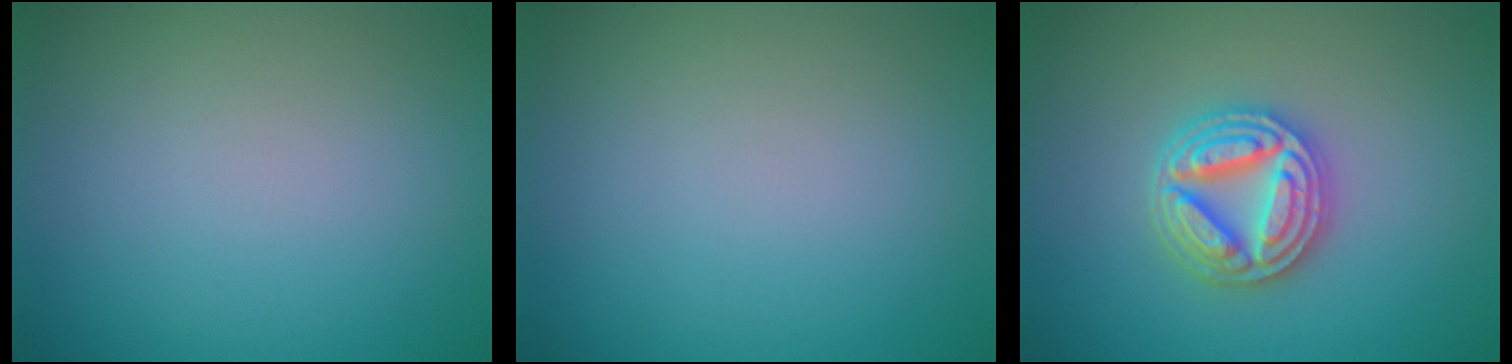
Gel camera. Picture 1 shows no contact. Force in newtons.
{"total": 0.0}
{"total": 5.0, "press": 4.9, "slide": 0.9}